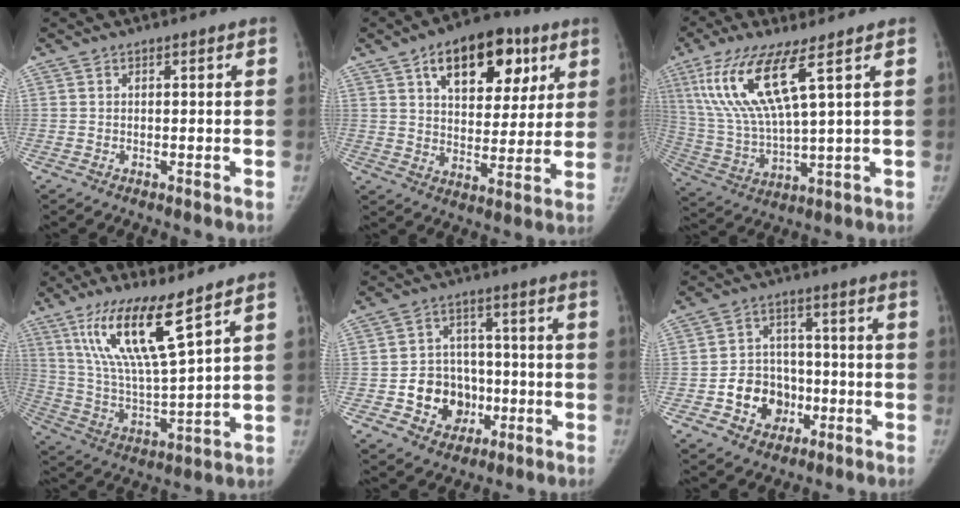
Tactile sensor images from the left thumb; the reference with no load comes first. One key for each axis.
{"total": 18.6, "fx": 8.7, "fy": 10.6, "fz": 12.6, "tx": -0.134, "ty": -0.014, "tz": 0.132}
{"total": 14.9, "fx": 6.8, "fy": 2.8, "fz": 12.9, "tx": -0.289, "ty": -0.031, "tz": 0.142}
{"total": 16.1, "fx": 9.4, "fy": 2.5, "fz": 12.8, "tx": -0.244, "ty": -0.052, "tz": 0.190}
{"total": 11.0, "fx": -3.0, "fy": 9.4, "fz": 4.9, "tx": -0.025, "ty": 0.026, "tz": -0.042}
{"total": 10.1, "fx": -3.2, "fy": 8.6, "fz": 4.3, "tx": -0.025, "ty": 0.030, "tz": -0.049}